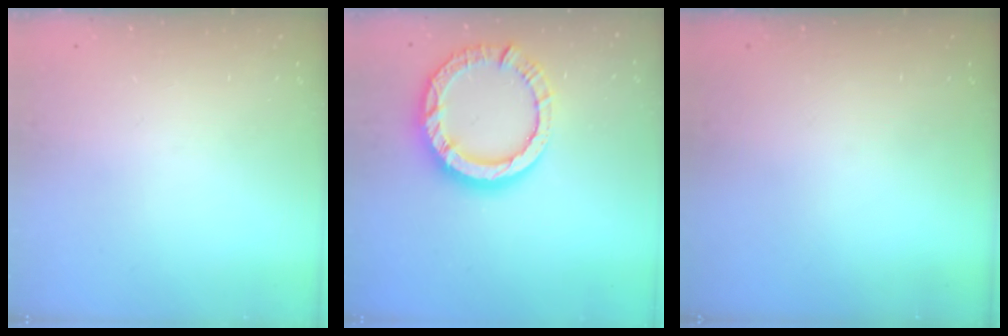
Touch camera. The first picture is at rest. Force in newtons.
{"total": 14.8, "press": 14.7, "slide": 1.6}
{"total": 0.0}